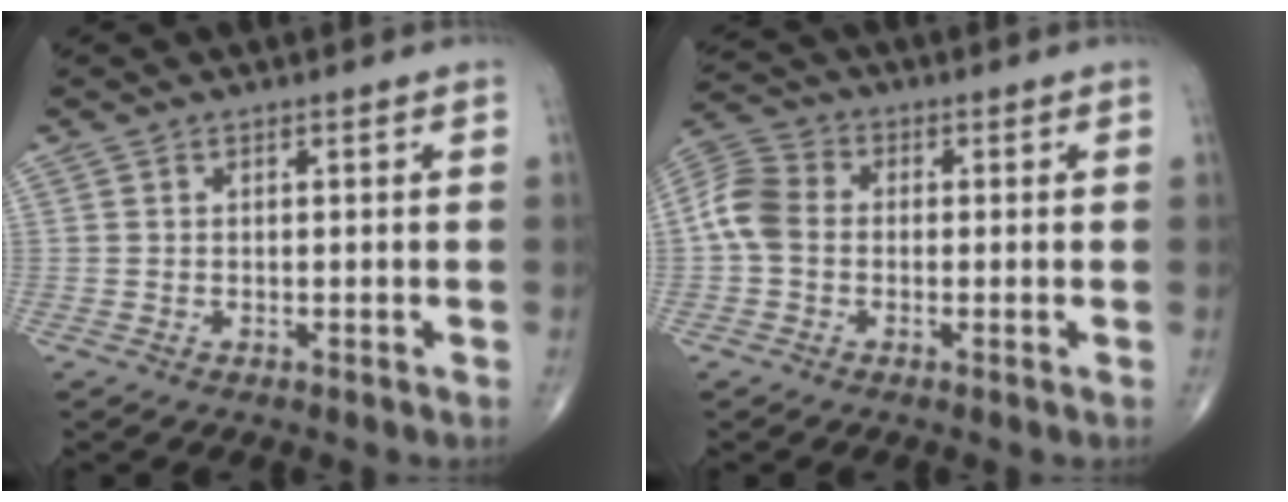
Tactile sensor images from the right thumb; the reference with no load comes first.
{"total": 7.2, "force": [-0.7, 5.5, 4.6], "torque": [-0.086, 0.020, -0.030]}